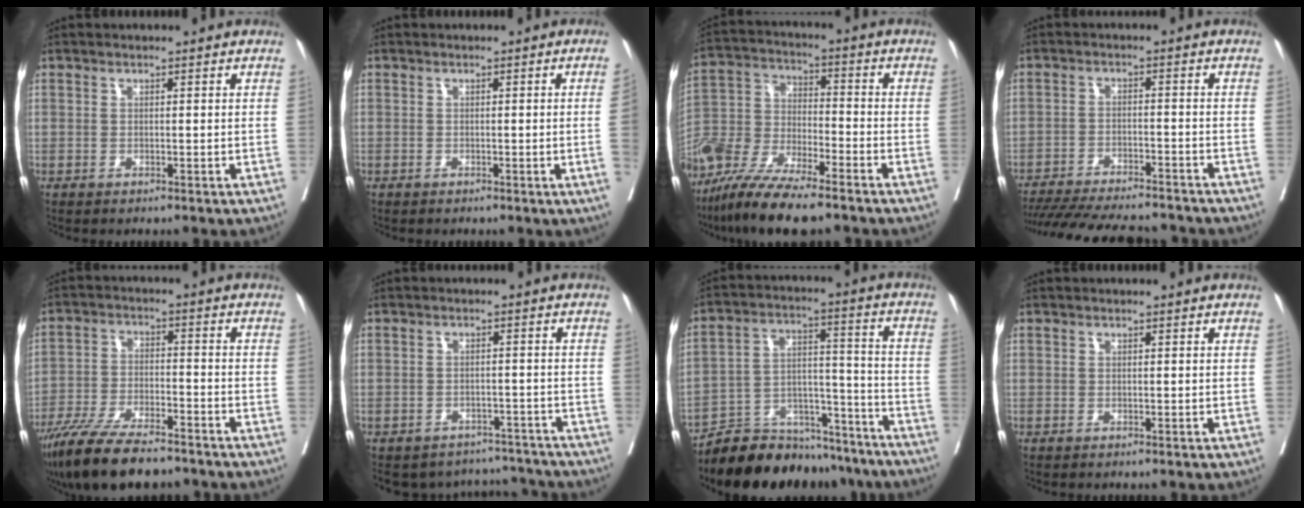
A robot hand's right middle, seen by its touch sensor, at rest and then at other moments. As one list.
[{"total": 1.9, "force": [-0.3, -0.8, 1.7], "torque": [-0.019, -0.002, -0.004]}, {"total": 15.8, "force": [-12.7, 3.2, 8.9], "torque": [-0.193, -0.028, -0.245]}, {"total": 18.4, "force": [-16.8, 3.0, 7.0], "torque": [-0.155, -0.026, -0.240]}, {"total": 14.5, "force": [-11.8, 3.2, 7.6], "torque": [-0.143, -0.027, -0.199]}, {"total": 9.2, "force": [-8.6, 3.2, -0.2], "torque": [0.011, 0.025, -0.103]}, {"total": 17.8, "force": [-16.2, 5.7, 4.5], "torque": [-0.068, 0.034, -0.247]}, {"total": 0.0}]